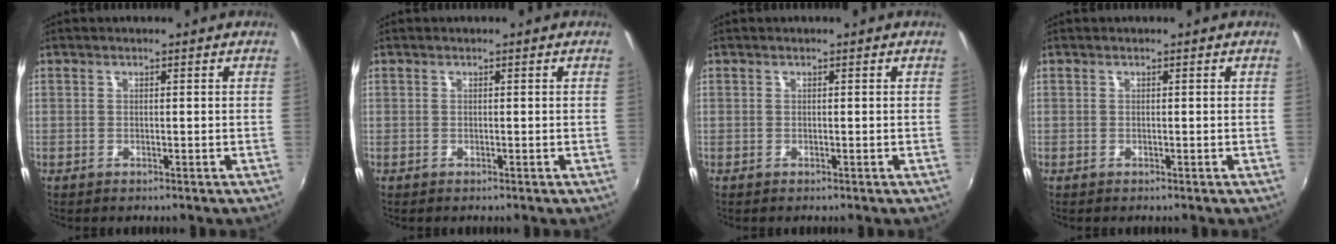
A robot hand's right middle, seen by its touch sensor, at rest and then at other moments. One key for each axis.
{"total": 0.0}
{"total": 0.0}
{"total": 0.0}